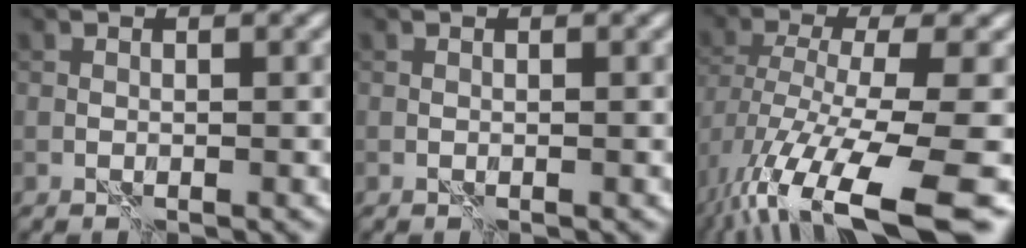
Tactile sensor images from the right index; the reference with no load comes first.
{"total": 0.0}
{"total": 13.3, "force": [-7.0, 3.8, 10.7], "torque": [-0.214, -0.024, -0.092]}